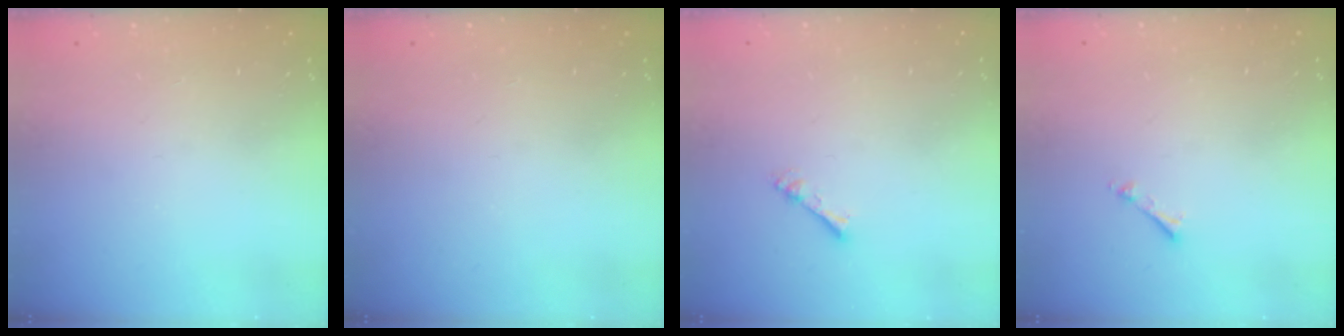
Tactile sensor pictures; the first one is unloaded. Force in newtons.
{"total": 0.0}
{"total": 1.7, "press": 1.7, "slide": 0.2}
{"total": 0.6, "press": 0.6, "slide": 0.2}